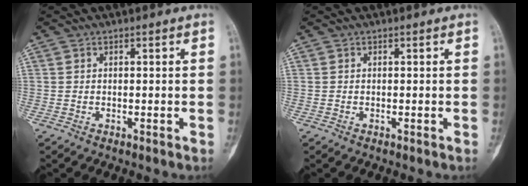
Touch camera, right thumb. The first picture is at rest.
{"total": 0.0}